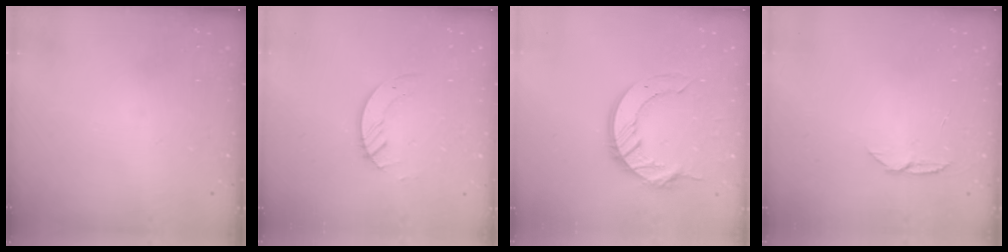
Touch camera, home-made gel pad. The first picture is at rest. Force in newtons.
{"total": 2.6, "press": 2.6, "slide": 0.3}
{"total": 12.6, "press": 12.6, "slide": 1.2}
{"total": 5.1, "press": 5.1, "slide": 0.6}